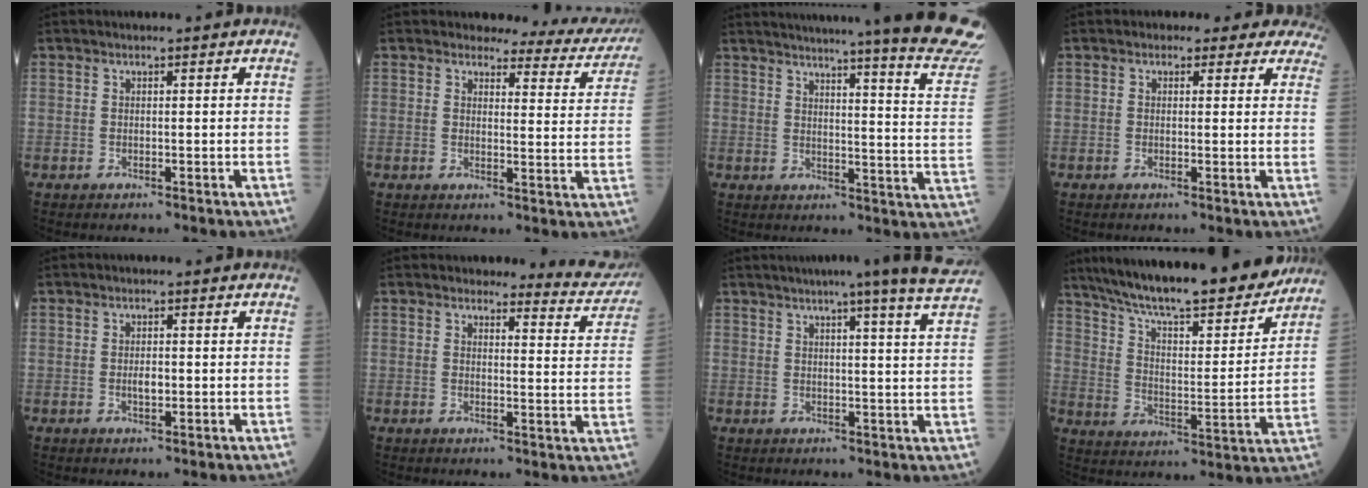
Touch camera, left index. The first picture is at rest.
{"total": 9.9, "force": [9.5, 2.5, 1.2], "torque": [0.011, -0.041, 0.083]}
{"total": 26.1, "force": [23.4, -1.3, 11.5], "torque": [-0.156, -0.108, 0.271]}
{"total": 7.0, "force": [6.0, 3.4, 1.1], "torque": [0.017, 0.009, 0.043]}
{"total": 1.9, "force": [-0.3, 0.8, 1.7], "torque": [-0.033, 0.001, -0.004]}
{"total": 7.1, "force": [7.0, 1.3, -0.4], "torque": [0.024, -0.042, 0.057]}
{"total": 12.1, "force": [10.3, -1.8, 6.1], "torque": [-0.085, -0.021, 0.107]}
{"total": 25.8, "force": [21.9, 4.2, 12.9], "torque": [-0.214, -0.009, 0.317]}